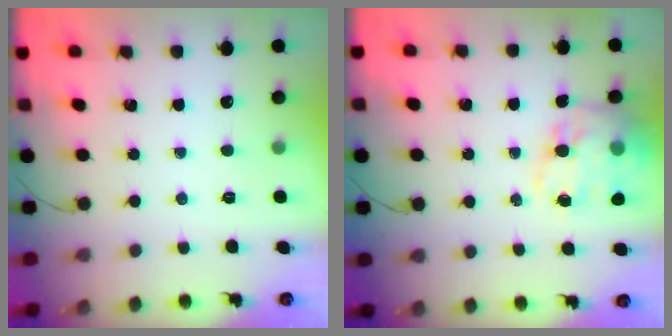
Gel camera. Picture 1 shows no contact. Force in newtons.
{"total": 16.8, "press": 16.4, "slide": 3.8}